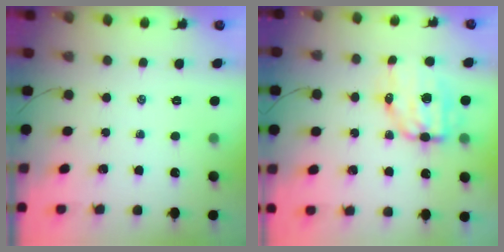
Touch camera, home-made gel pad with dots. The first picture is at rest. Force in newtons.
{"total": 8.7, "press": 8.5, "slide": 2.0}